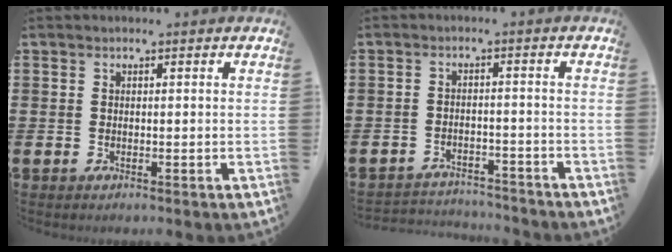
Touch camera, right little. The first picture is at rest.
{"total": 2.8, "force": [-2.8, 0.3, -0.2], "torque": [-0.004, 0.002, -0.060]}